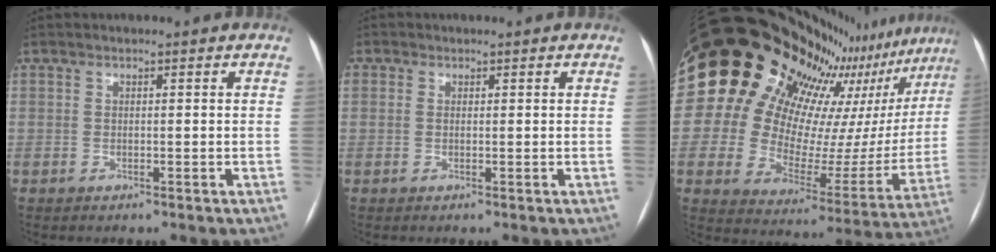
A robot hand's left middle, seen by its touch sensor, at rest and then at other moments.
{"total": 1.4, "force": [0.4, 1.1, 0.8], "torque": [-0.028, 0.009, 0.009]}
{"total": 26.9, "force": [21.6, 9.5, 12.8], "torque": [-0.227, -0.040, 0.298]}